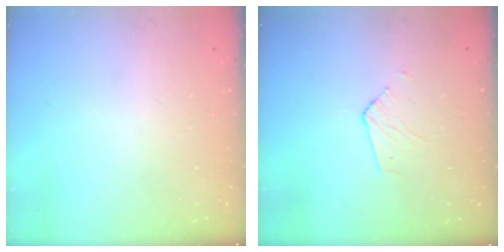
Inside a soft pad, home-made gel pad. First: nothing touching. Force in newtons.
{"total": 2.7, "press": 2.7, "slide": 0.2}